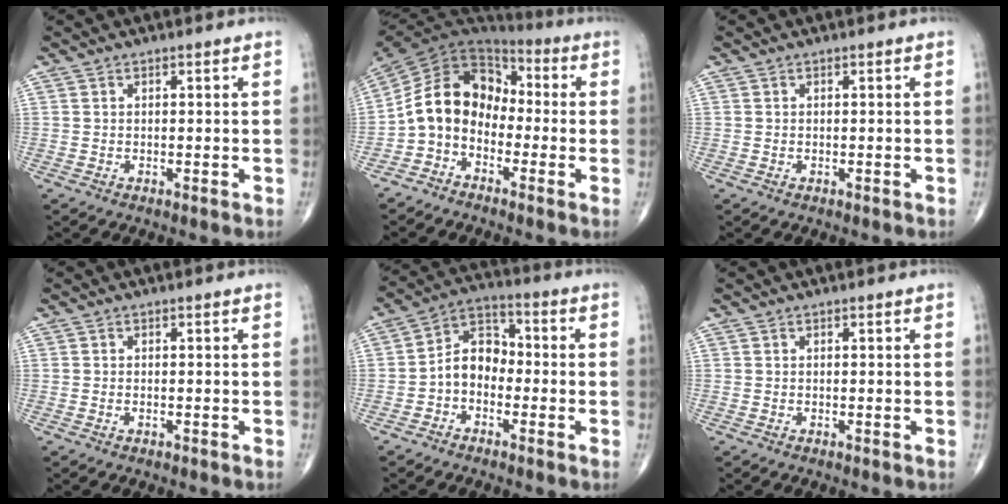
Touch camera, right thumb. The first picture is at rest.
{"total": 12.6, "force": [-3.1, 9.8, 7.4], "torque": [-0.115, 0.069, -0.074]}
{"total": 0.0}
{"total": 0.5, "force": [-0.2, 0.3, 0.4], "torque": [-0.010, 0.003, -0.003]}
{"total": 7.9, "force": [-2.0, 5.8, 5.0], "torque": [-0.064, 0.035, -0.054]}
{"total": 0.0}